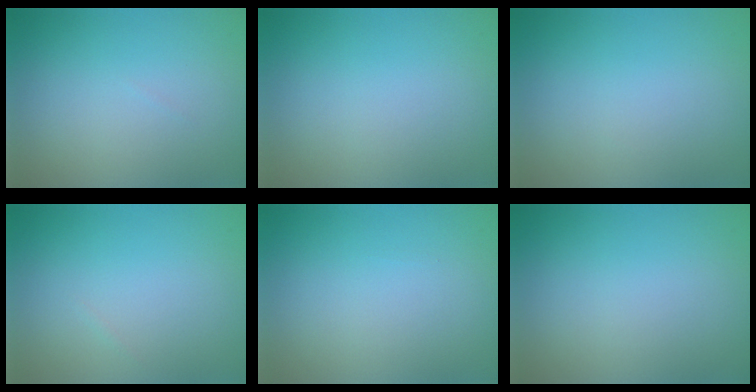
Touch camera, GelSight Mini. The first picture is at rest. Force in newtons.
{"total": 0.0}
{"total": 0.0}
{"total": 0.0}
{"total": 0.0}
{"total": 0.0}